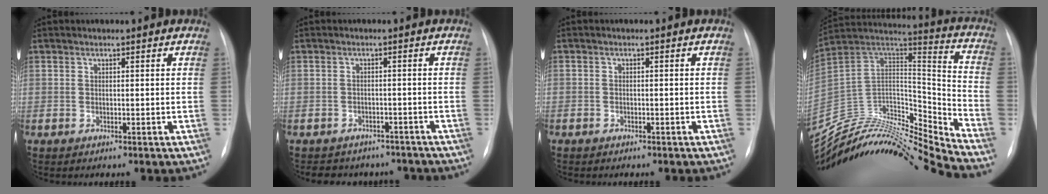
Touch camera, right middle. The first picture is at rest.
{"total": 8.8, "force": [-7.7, 4.1, 1.2], "torque": [-0.014, 0.015, -0.087]}
{"total": 1.1, "force": [-0.8, 0.8, 0.2], "torque": [-0.008, 0.002, -0.009]}
{"total": 27.1, "force": [-25.6, 1.3, 8.9], "torque": [-0.181, 0.014, -0.423]}